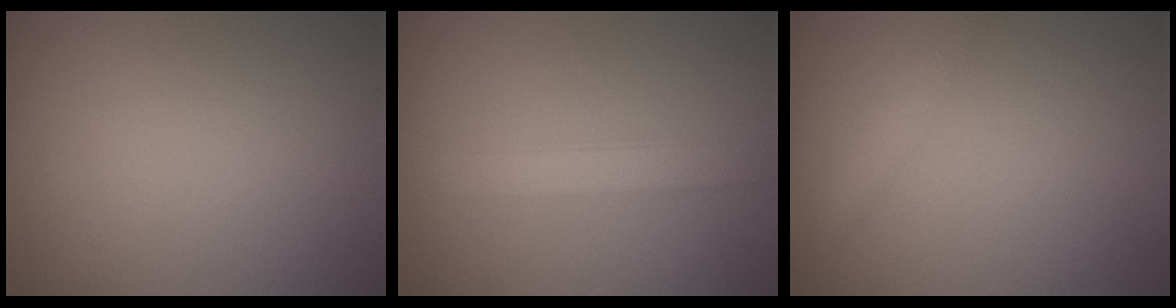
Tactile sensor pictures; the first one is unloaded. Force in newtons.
{"total": 2.0, "press": 2.0, "slide": 0.1}
{"total": 1.5, "press": 1.5, "slide": 0.0}